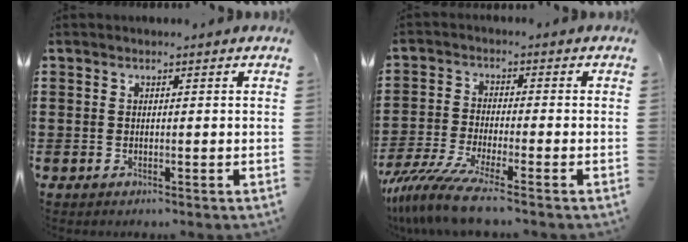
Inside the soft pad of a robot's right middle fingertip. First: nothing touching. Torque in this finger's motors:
{"motor_torque": [1.21, -0.27, 0.94, 0.21]}